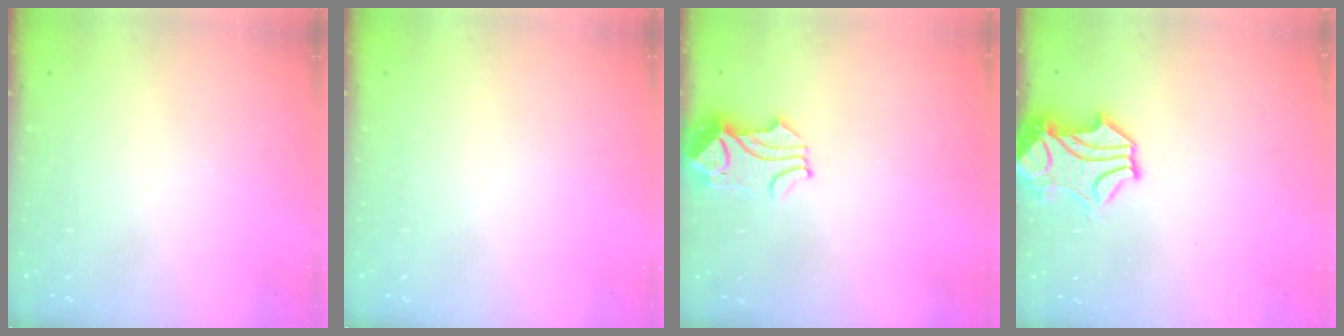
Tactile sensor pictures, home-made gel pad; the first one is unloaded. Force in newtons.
{"total": 0.0}
{"total": 1.9, "press": 1.7, "slide": 1.0}
{"total": 2.2, "press": 1.8, "slide": 1.3}